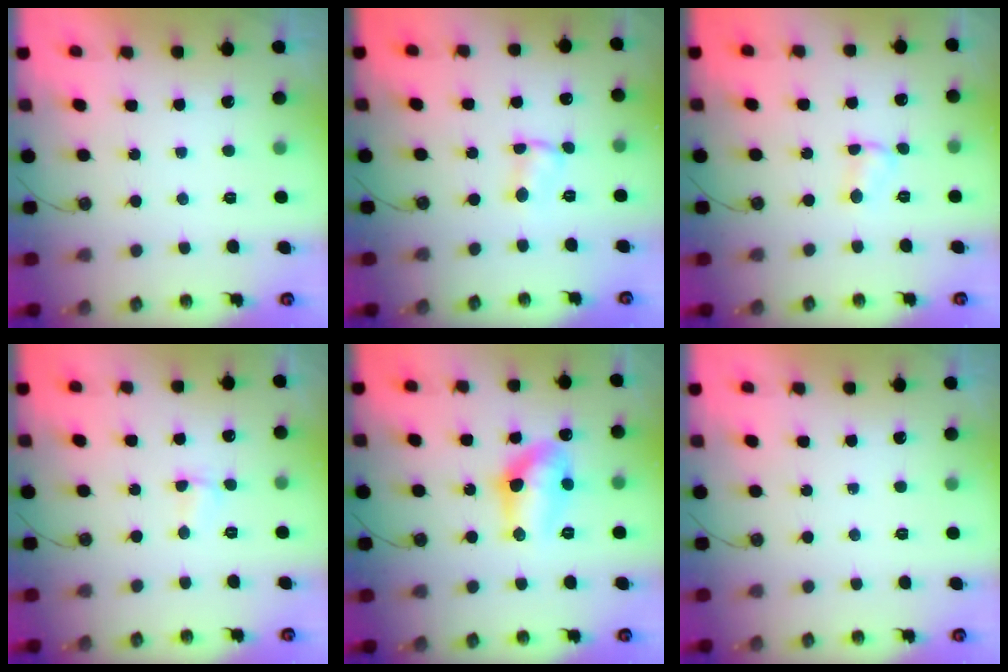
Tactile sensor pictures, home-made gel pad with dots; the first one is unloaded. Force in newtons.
{"total": 1.8, "press": 1.8, "slide": 0.1}
{"total": 3.5, "press": 3.5, "slide": 0.4}
{"total": 2.2, "press": 2.2, "slide": 0.5}
{"total": 11.1, "press": 11.1, "slide": 0.9}
{"total": 0.0}